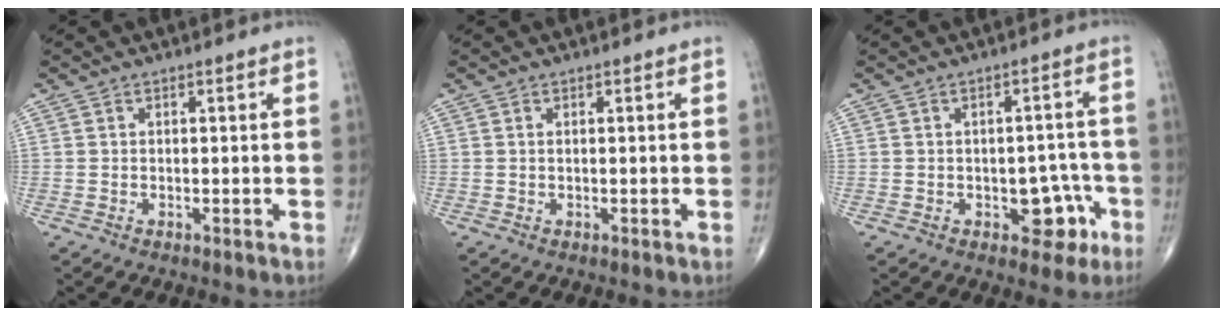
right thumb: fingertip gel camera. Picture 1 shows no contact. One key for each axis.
{"total": 0.0}
{"total": 6.3, "fx": -2.5, "fy": 4.0, "fz": 4.3, "tx": -0.016, "ty": 0.025, "tz": -0.027}